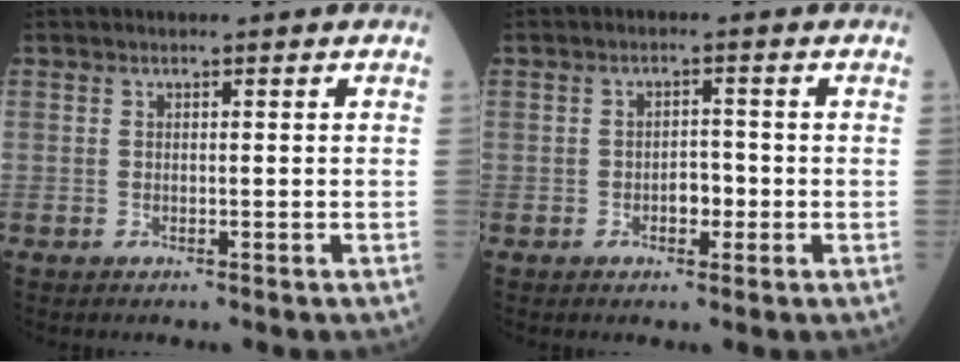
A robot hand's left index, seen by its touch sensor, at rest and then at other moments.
{"total": 2.5, "force": [-1.1, 1.4, 1.7], "torque": [-0.023, 0.003, -0.017]}